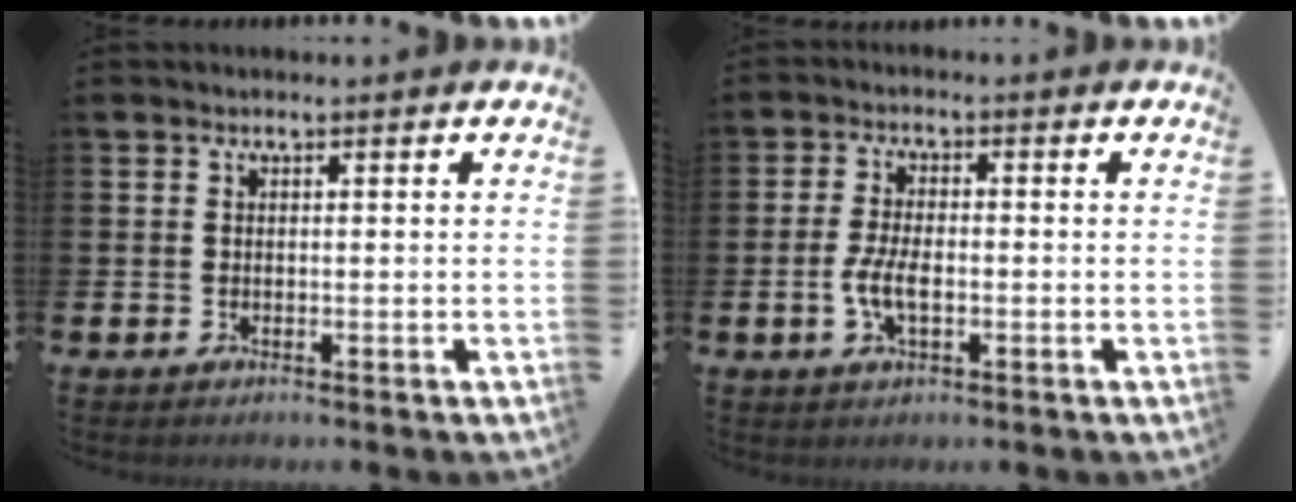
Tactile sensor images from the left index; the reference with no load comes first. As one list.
[{"total": 4.4, "force": [-0.9, 2.0, 3.9], "torque": [-0.067, 0.001, -0.018]}]